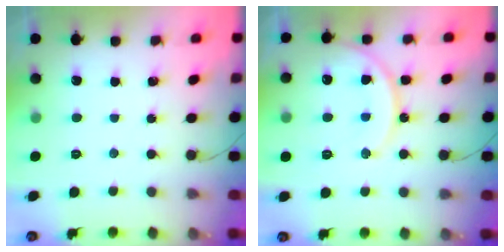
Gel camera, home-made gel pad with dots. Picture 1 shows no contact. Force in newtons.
{"total": 15.4, "press": 15.3, "slide": 1.4}